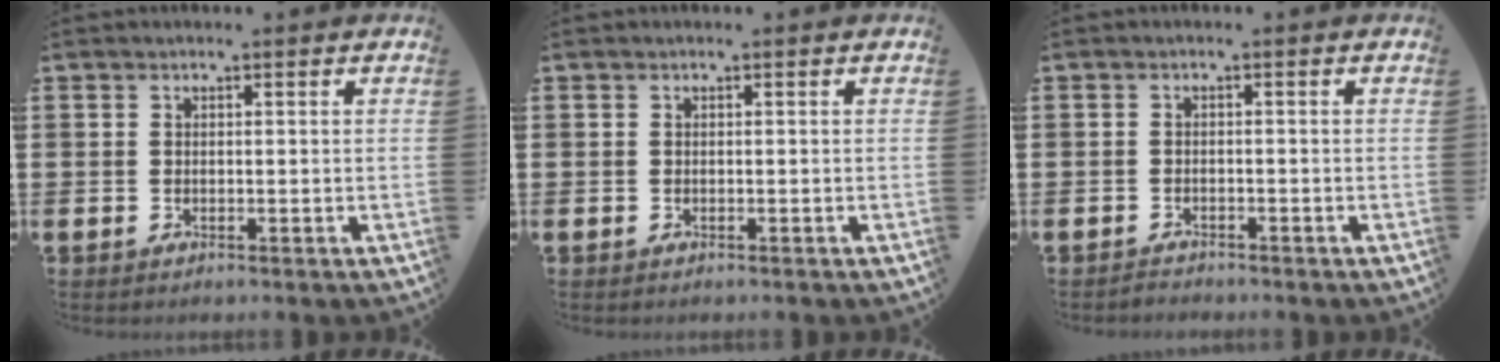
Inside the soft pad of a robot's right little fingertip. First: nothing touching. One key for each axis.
{"total": 0.0}
{"total": 1.0, "fx": -1.0, "fy": 0.1, "fz": -0.1, "tx": 0.000, "ty": 0.003, "tz": -0.021}